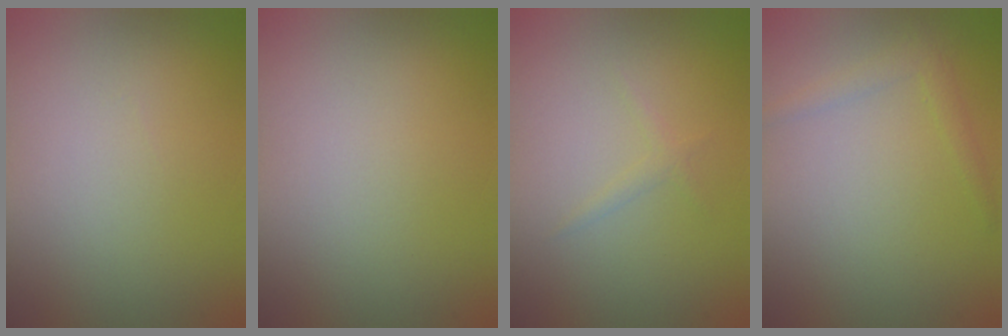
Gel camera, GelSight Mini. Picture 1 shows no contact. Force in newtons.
{"total": 0.0}
{"total": 0.7, "press": 0.7, "slide": 0.1}
{"total": 1.6, "press": 1.6, "slide": 0.1}